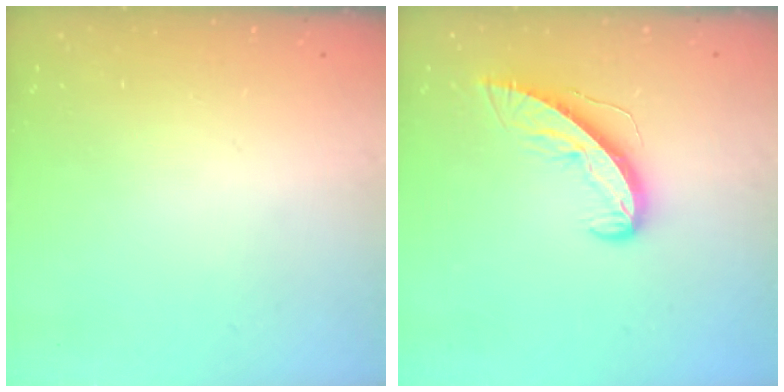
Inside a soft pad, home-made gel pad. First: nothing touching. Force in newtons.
{"total": 10.1, "press": 10.1, "slide": 0.9}